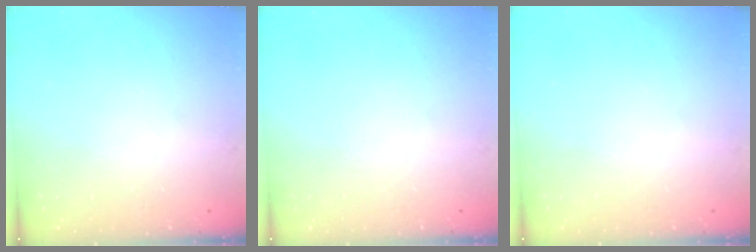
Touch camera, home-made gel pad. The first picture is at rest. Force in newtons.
{"total": 0.0}
{"total": 0.0}